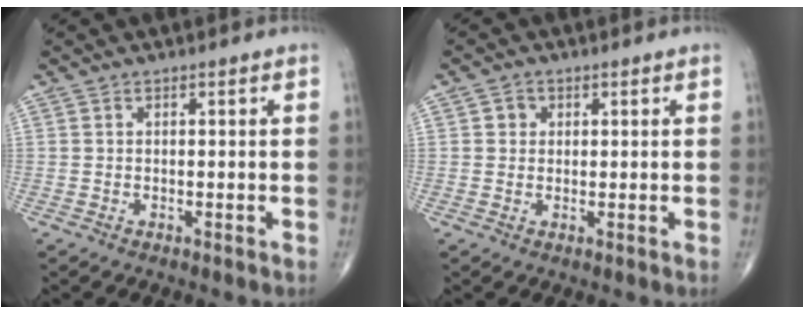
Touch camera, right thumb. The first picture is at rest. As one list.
[{"total": 2.1, "force": [0.6, 1.9, 0.7], "torque": [0.000, 0.000, 0.005]}]